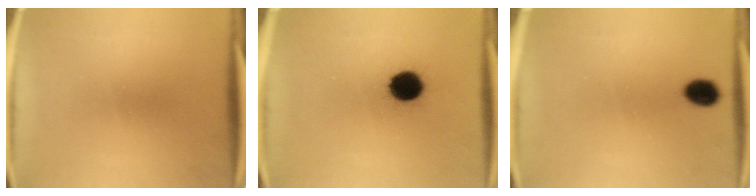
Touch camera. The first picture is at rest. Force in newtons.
{"total": 9.5}
{"total": 4.6}